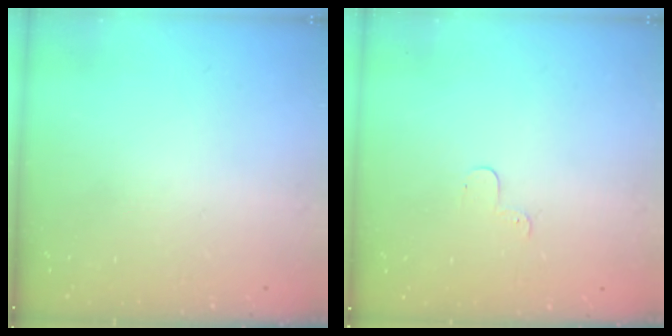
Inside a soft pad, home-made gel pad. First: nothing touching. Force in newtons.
{"total": 2.9, "press": 2.8, "slide": 0.3}